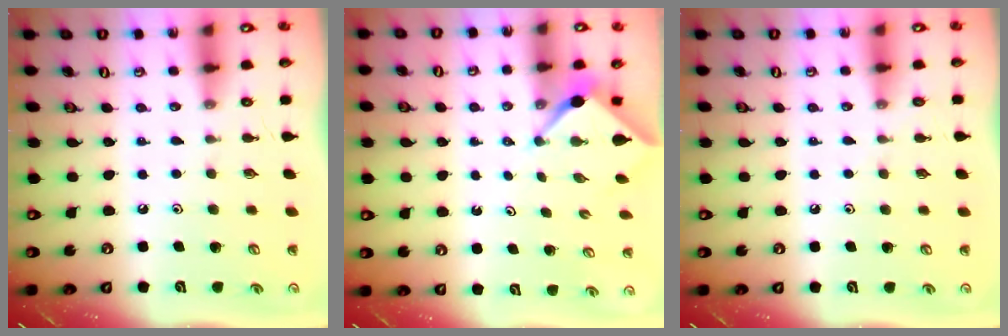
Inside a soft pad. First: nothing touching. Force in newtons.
{"total": 2.3, "press": 2.3, "slide": 0.3}
{"total": 2.4, "press": 2.4, "slide": 0.4}